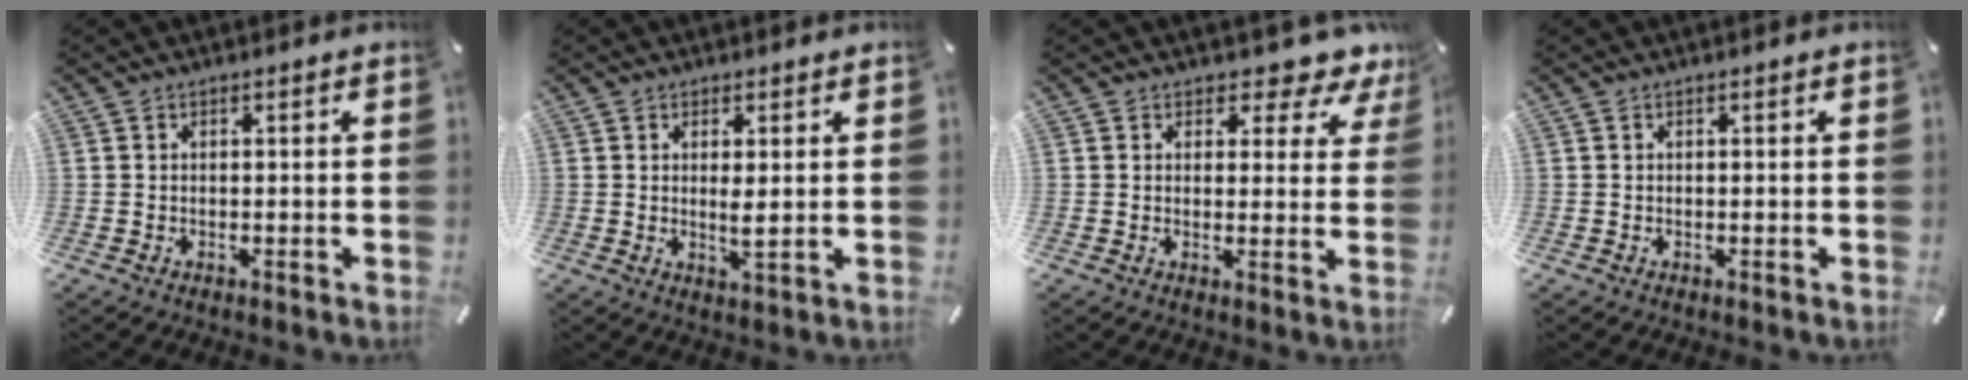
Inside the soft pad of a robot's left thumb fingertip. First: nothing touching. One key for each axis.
{"total": 4.0, "fx": 1.0, "fy": 0.9, "fz": 3.8, "tx": -0.074, "ty": -0.011, "tz": 0.014}
{"total": 5.1, "fx": 3.7, "fy": 2.9, "fz": 1.8, "tx": -0.011, "ty": -0.031, "tz": 0.058}
{"total": 0.0}